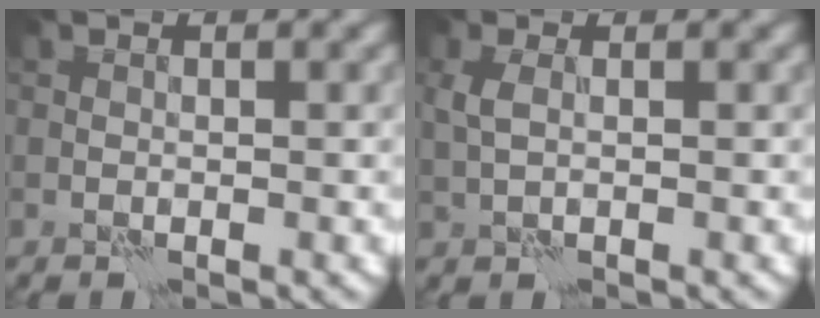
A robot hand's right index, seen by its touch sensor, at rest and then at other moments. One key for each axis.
{"total": 1.3, "fx": 0.5, "fy": 0.5, "fz": 1.1, "tx": -0.028, "ty": 0.001, "tz": 0.009}